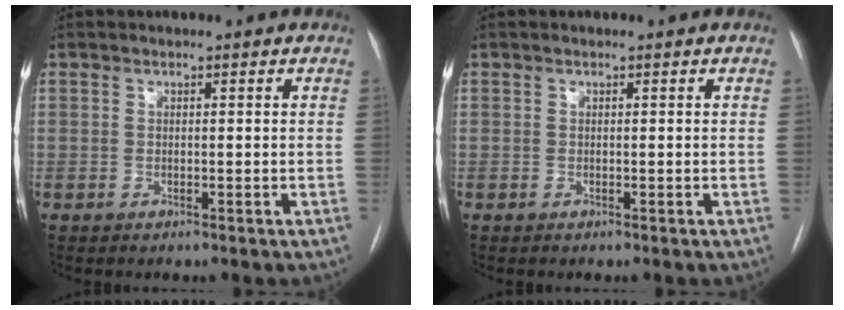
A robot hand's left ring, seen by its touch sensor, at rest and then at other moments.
{"total": 0.0}